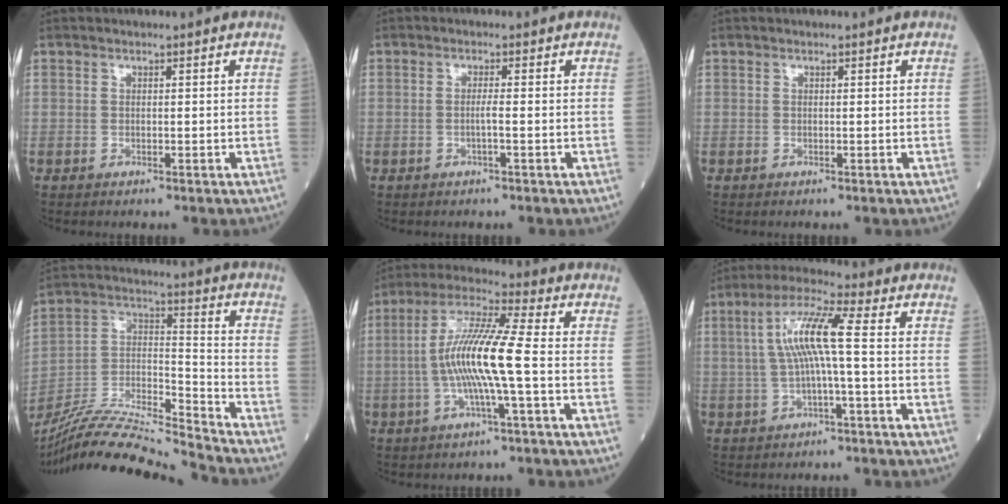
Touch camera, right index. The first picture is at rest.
{"total": 1.5, "force": [-0.4, -0.2, 1.4], "torque": [-0.027, 0.000, -0.009]}
{"total": 0.0}
{"total": 19.8, "force": [-18.5, -0.6, 6.9], "torque": [-0.138, 0.001, -0.328]}
{"total": 11.7, "force": [-1.5, 0.1, 11.6], "torque": [-0.231, 0.009, -0.036]}
{"total": 8.5, "force": [0.4, 0.2, 8.5], "torque": [-0.168, 0.022, 0.006]}